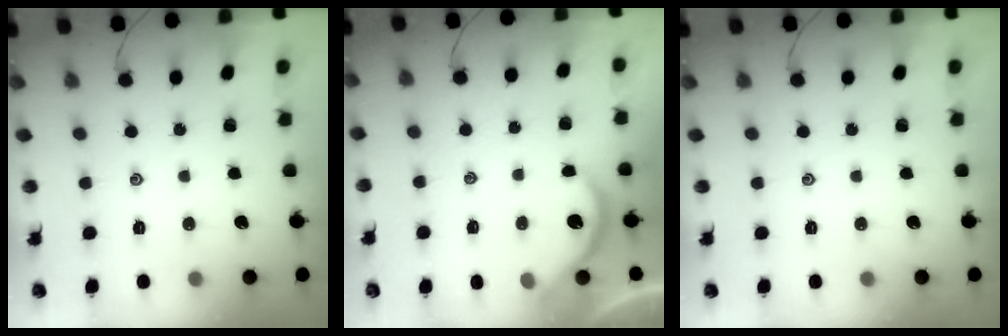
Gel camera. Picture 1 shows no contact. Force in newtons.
{"total": 3.3, "press": 3.3, "slide": 0.4}
{"total": 0.0}